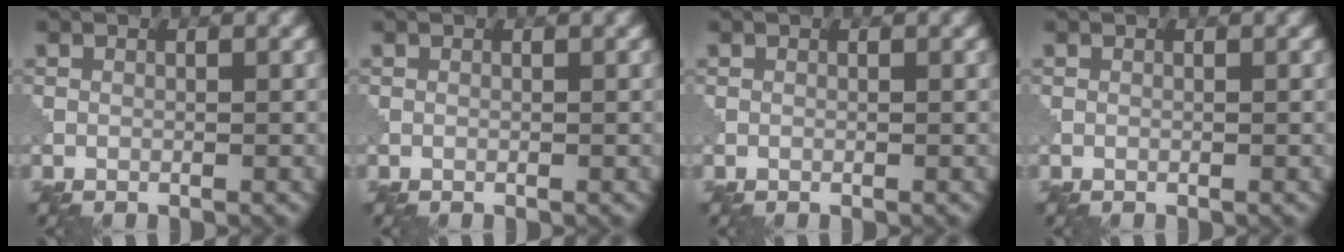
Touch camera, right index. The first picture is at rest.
{"total": 0.0}
{"total": 0.0}
{"total": 0.0}